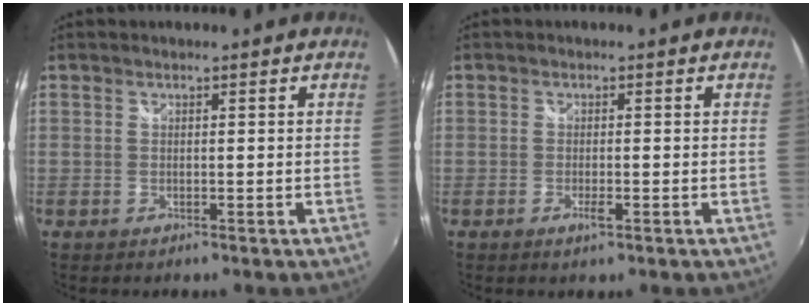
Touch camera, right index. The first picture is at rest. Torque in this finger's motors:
{"motor_torque": [-0.04, 0.11, 0.03, 0.02]}